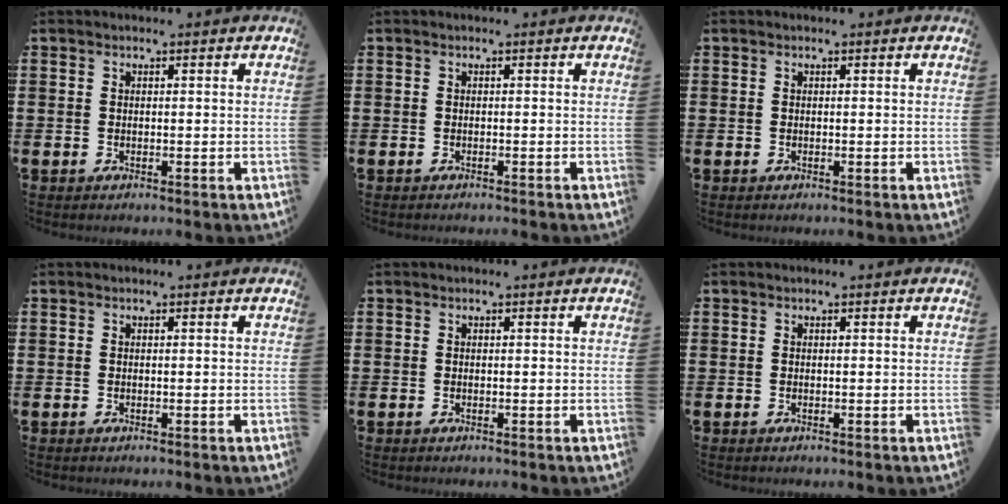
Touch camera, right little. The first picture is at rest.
{"total": 0.0}
{"total": 0.0}
{"total": 0.0}
{"total": 0.0}
{"total": 0.0}